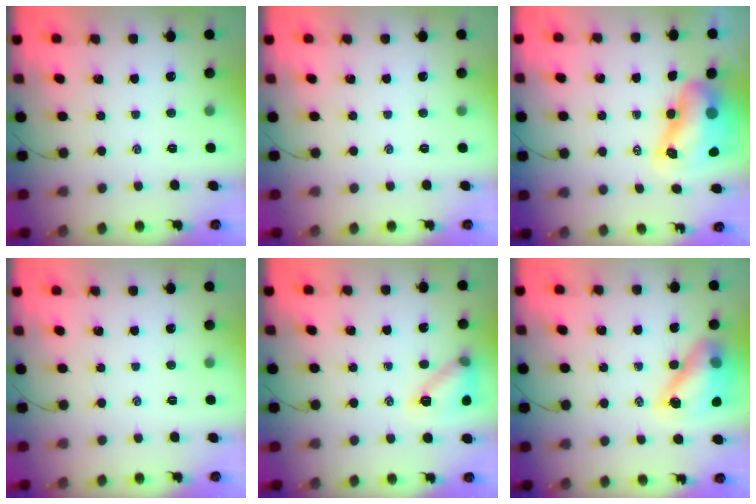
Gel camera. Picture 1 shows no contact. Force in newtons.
{"total": 0.0}
{"total": 11.3, "press": 10.8, "slide": 3.4}
{"total": 0.0}
{"total": 11.6, "press": 11.6, "slide": 0.3}
{"total": 13.5, "press": 12.9, "slide": 3.7}